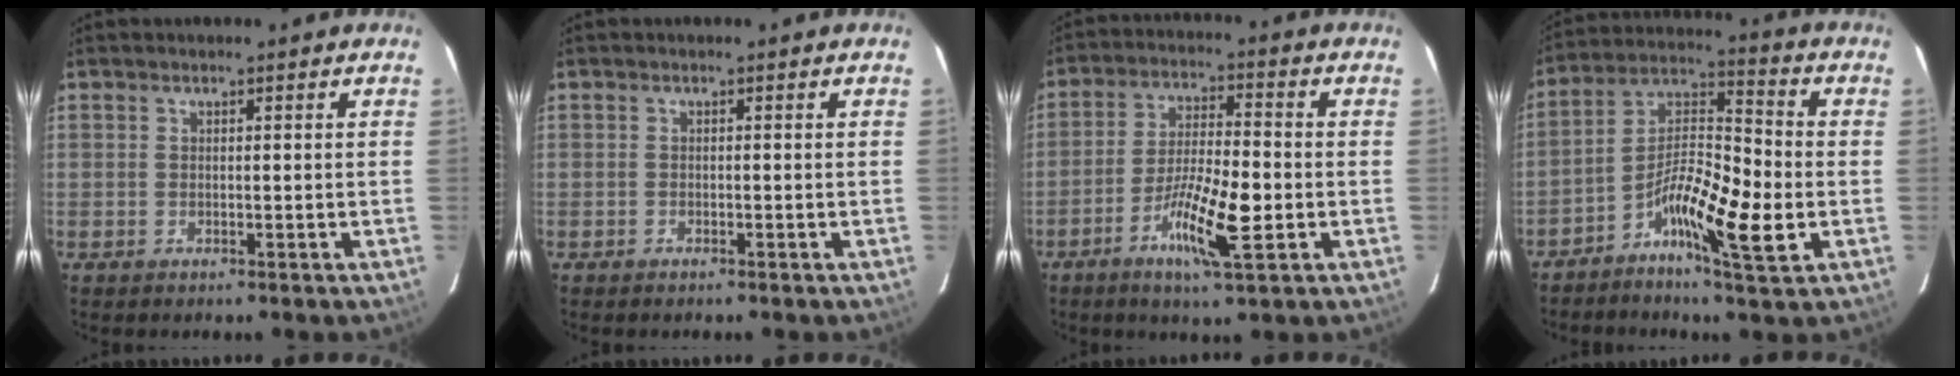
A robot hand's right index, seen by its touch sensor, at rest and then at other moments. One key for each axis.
{"total": 0.0}
{"total": 10.4, "fx": -3.5, "fy": 1.3, "fz": 9.7, "tx": -0.176, "ty": -0.005, "tz": -0.064}
{"total": 12.4, "fx": -4.6, "fy": 1.9, "fz": 11.4, "tx": -0.205, "ty": 0.008, "tz": -0.082}